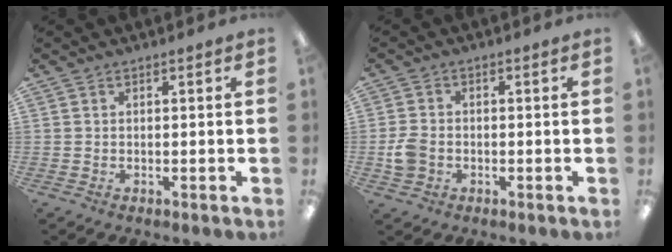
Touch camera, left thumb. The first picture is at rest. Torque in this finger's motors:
{"motor_torque": [-0.03, 0.04, -0.01, 0.01, 0.00]}